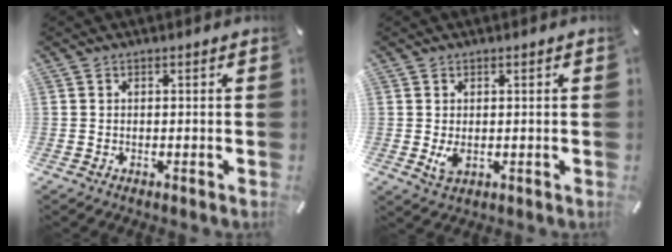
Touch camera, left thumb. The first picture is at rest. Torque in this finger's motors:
{"motor_torque": [0.16, 0.45, 0.02, -0.01, 0.01]}